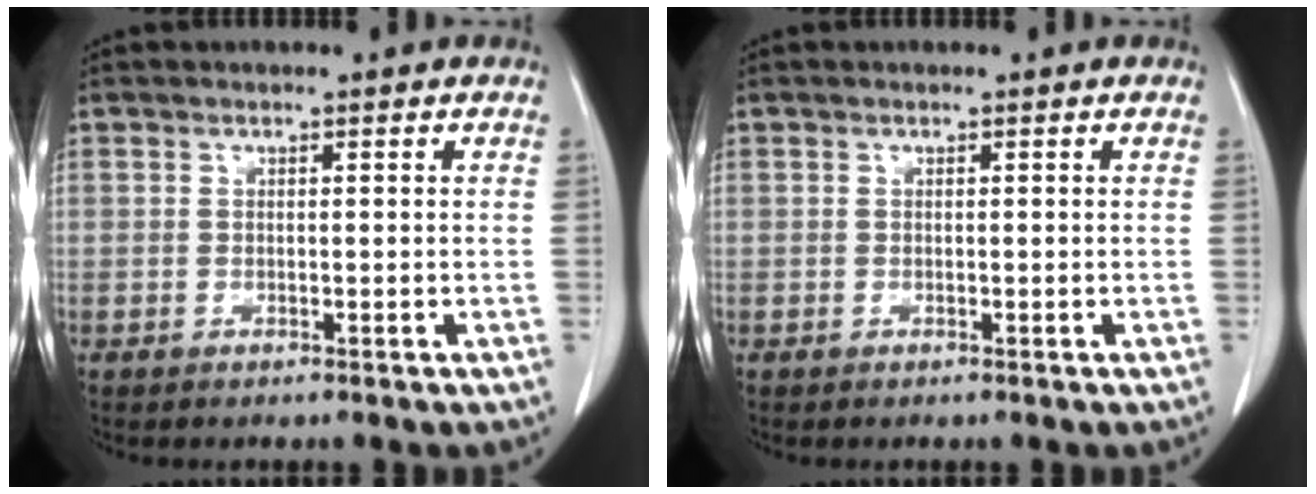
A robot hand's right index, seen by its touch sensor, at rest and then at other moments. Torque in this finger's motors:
{"motor_torque": [0.00, 0.00, 0.00, 0.00]}